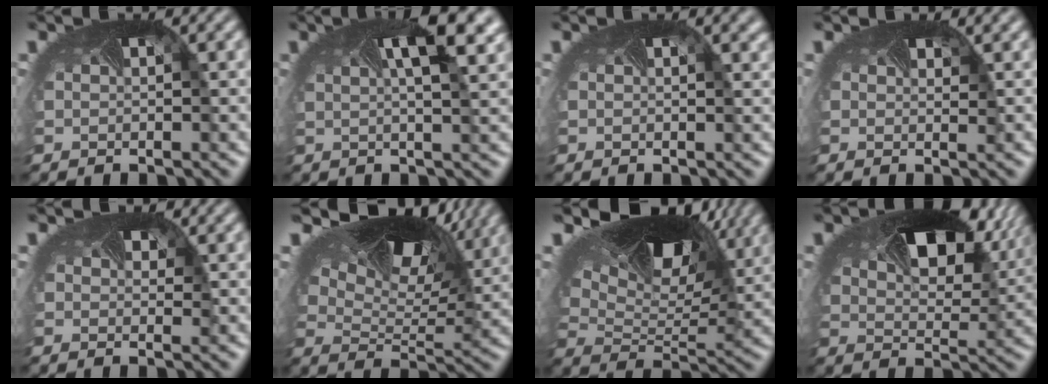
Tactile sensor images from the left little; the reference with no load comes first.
{"total": 6.4, "force": [2.7, 2.0, 5.5], "torque": [-0.073, 0.005, 0.037]}
{"total": 1.5, "force": [0.9, 0.7, 1.1], "torque": [-0.008, 0.007, -0.001]}
{"total": 0.7, "force": [0.7, -0.1, 0.1], "torque": [-0.004, -0.007, 0.009]}
{"total": 0.8, "force": [0.7, 0.4, 0.0], "torque": [-0.006, -0.008, 0.010]}
{"total": 10.2, "force": [7.3, 4.3, 5.7], "torque": [-0.128, 0.005, 0.129]}
{"total": 10.7, "force": [6.8, 5.1, 6.4], "torque": [-0.132, 0.003, 0.121]}
{"total": 8.2, "force": [3.8, 4.4, 5.7], "torque": [-0.104, -0.005, 0.066]}